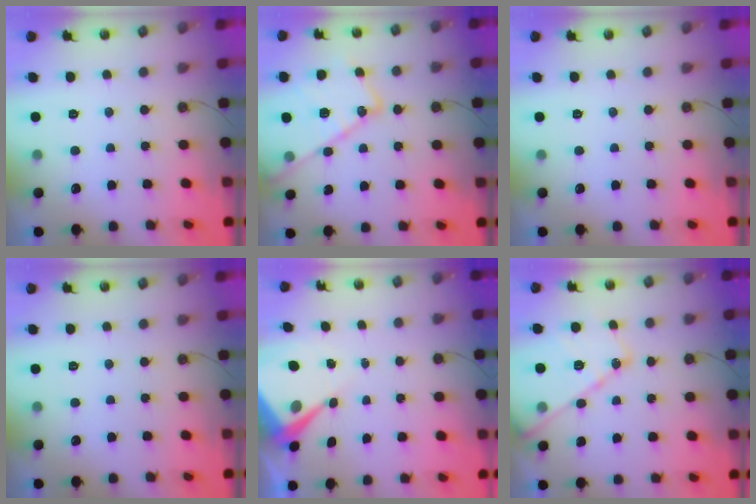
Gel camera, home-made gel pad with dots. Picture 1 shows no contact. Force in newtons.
{"total": 18.1, "press": 18.1, "slide": 1.0}
{"total": 0.0}
{"total": 0.0}
{"total": 7.0, "press": 7.0, "slide": 0.6}
{"total": 15.4, "press": 15.3, "slide": 1.3}